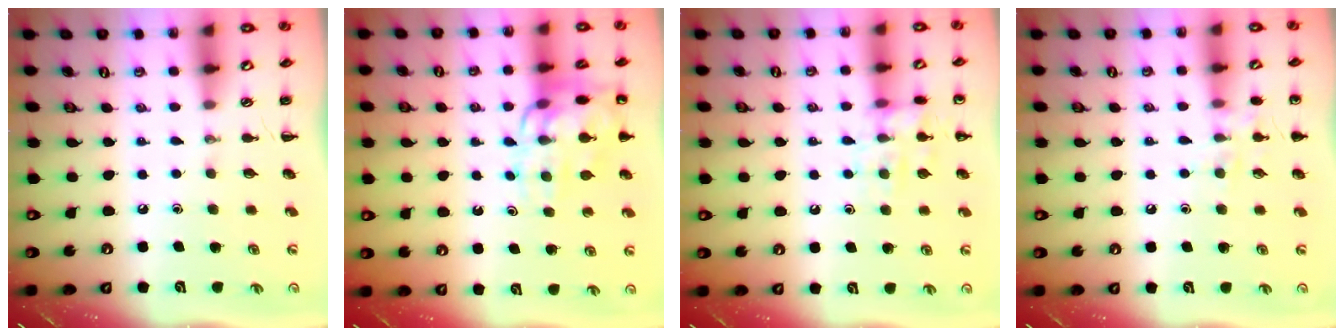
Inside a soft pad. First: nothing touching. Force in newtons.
{"total": 13.9, "press": 13.8, "slide": 1.8}
{"total": 10.7, "press": 10.7, "slide": 0.3}
{"total": 8.2, "press": 8.1, "slide": 1.6}